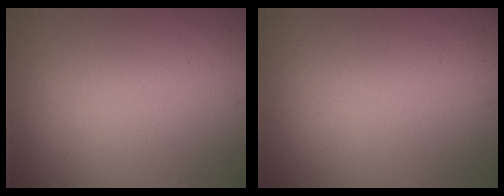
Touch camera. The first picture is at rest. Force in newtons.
{"total": 0.0}